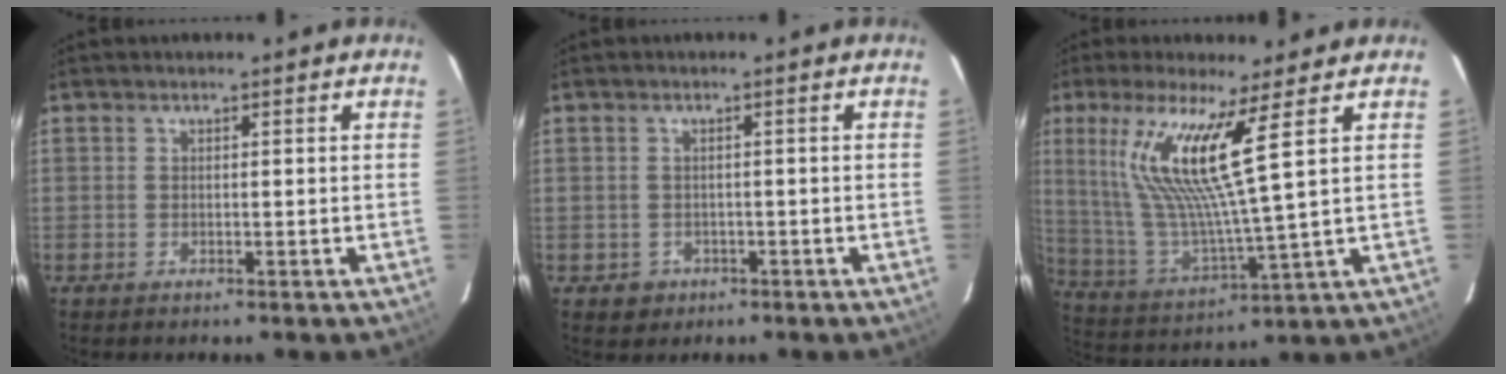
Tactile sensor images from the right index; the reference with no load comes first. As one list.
[{"total": 2.9, "force": [-0.9, 2.7, 0.4], "torque": [-0.011, 0.003, -0.007]}, {"total": 14.2, "force": [6.4, -0.5, 12.7], "torque": [-0.244, -0.006, 0.138]}]